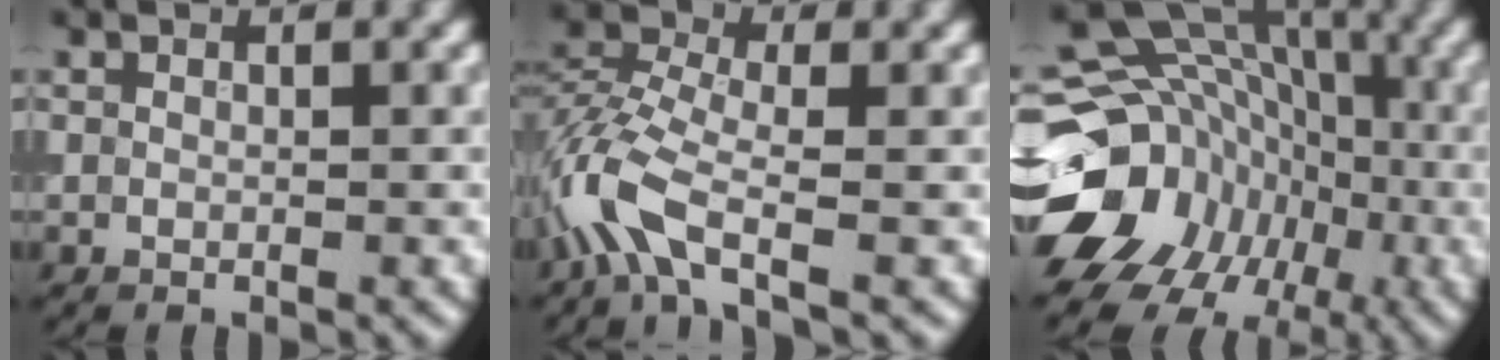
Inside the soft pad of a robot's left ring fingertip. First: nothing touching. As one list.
[{"total": 5.6, "force": [-2.8, 2.3, 4.3], "torque": [-0.103, 0.001, -0.072]}, {"total": 16.6, "force": [-4.2, 14.1, 7.8], "torque": [-0.134, -0.026, -0.074]}]